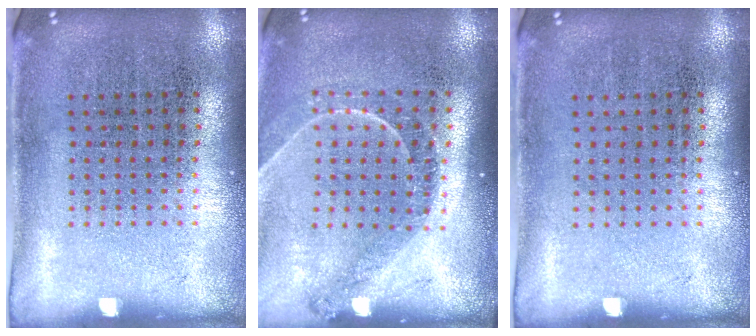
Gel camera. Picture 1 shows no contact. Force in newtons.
{"total": 1.3, "press": 1.3, "slide": 0.2}
{"total": 0.0}